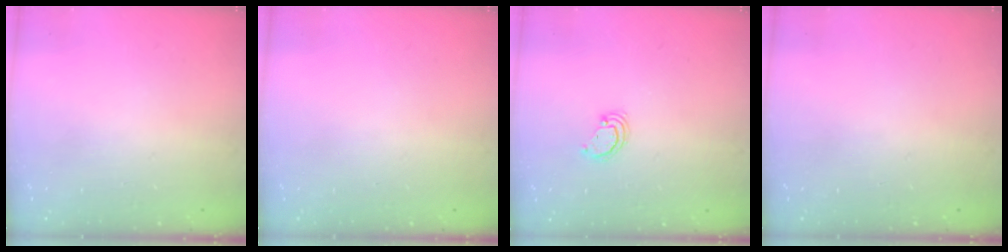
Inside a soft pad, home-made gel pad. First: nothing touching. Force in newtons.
{"total": 0.0}
{"total": 2.5, "press": 2.5, "slide": 0.2}
{"total": 0.0}